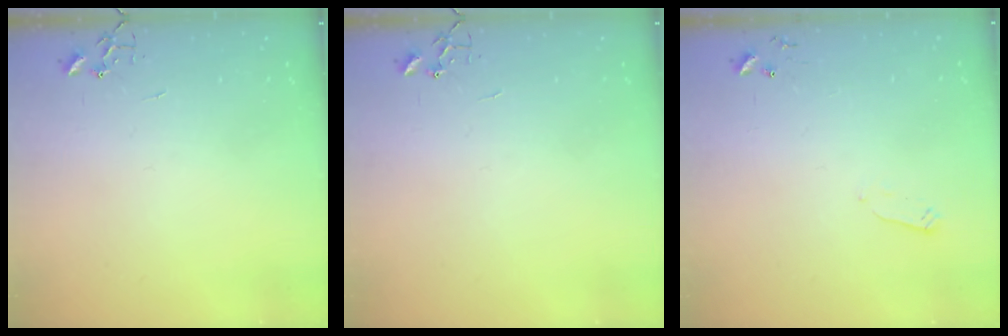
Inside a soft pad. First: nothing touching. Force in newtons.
{"total": 0.0}
{"total": 2.4, "press": 2.4, "slide": 0.4}